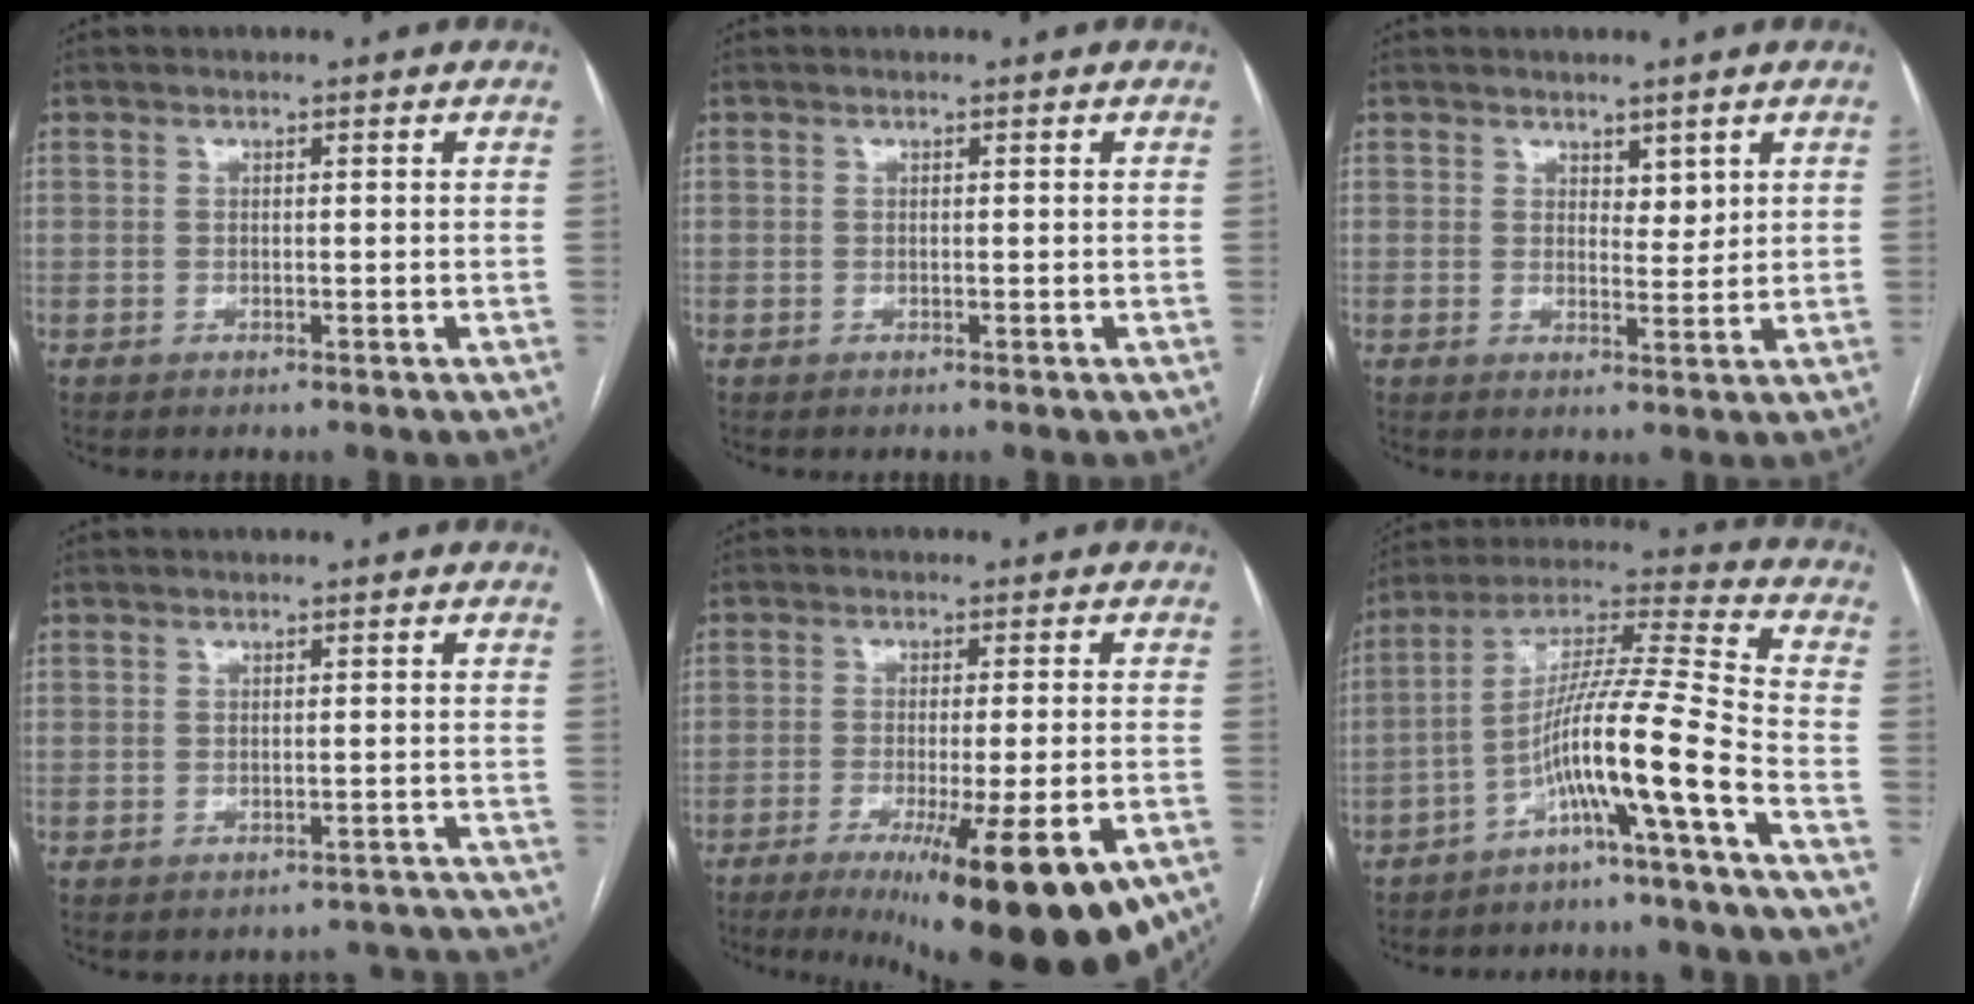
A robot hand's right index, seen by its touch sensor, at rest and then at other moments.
{"total": 0.0}
{"total": 2.3, "force": [1.5, 1.2, 1.2], "torque": [-0.015, -0.007, 0.030]}
{"total": 3.8, "force": [-3.3, 1.7, -0.9], "torque": [0.024, 0.028, -0.033]}
{"total": 18.9, "force": [-11.3, 2.1, 15.0], "torque": [-0.147, -0.033, -0.164]}
{"total": 12.6, "force": [-6.4, -1.7, 10.7], "torque": [-0.202, 0.014, -0.118]}